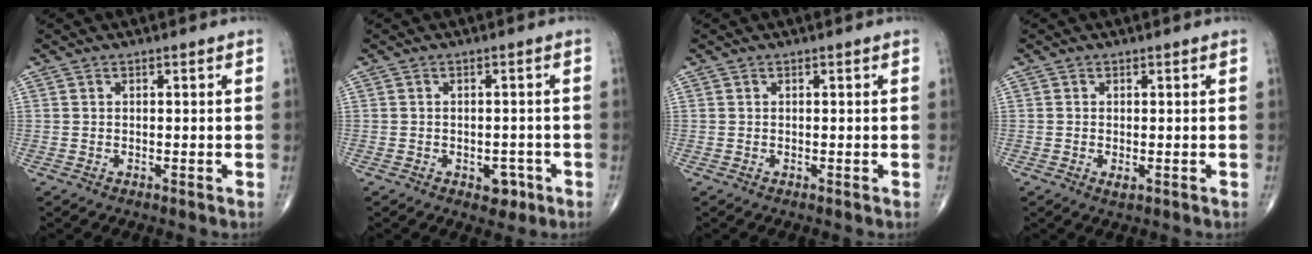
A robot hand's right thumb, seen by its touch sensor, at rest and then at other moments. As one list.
[{"total": 3.1, "force": [-1.4, 2.1, 1.8], "torque": [-0.006, 0.007, -0.015]}, {"total": 0.0}, {"total": 1.1, "force": [-0.3, 0.5, 1.0], "torque": [-0.018, -0.004, -0.003]}]